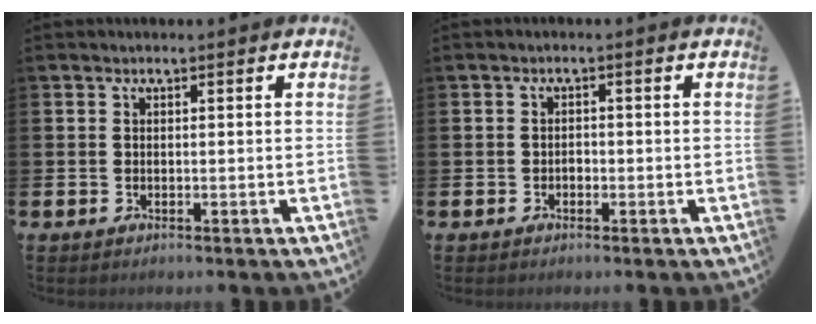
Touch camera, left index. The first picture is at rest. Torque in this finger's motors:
{"motor_torque": [0.02, 0.01, -0.02, 0.00]}